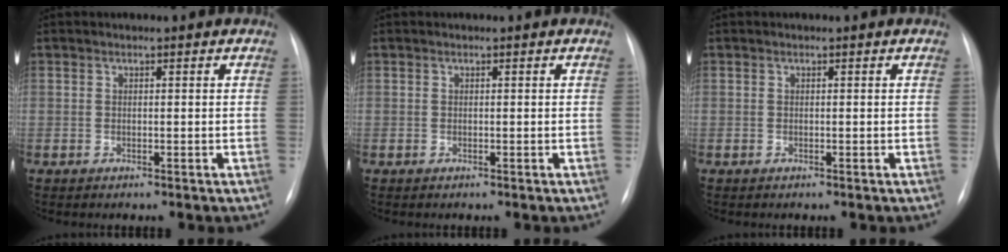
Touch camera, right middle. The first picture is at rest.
{"total": 0.0}
{"total": 0.0}